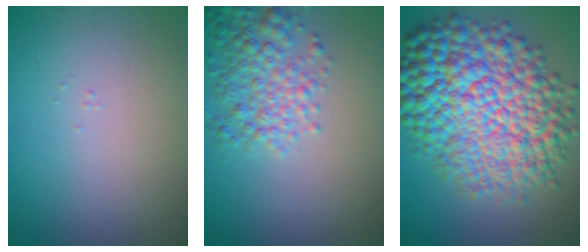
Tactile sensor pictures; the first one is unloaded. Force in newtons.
{"total": 4.1, "press": 4.1, "slide": 0.1}
{"total": 14.0, "press": 14.0, "slide": 0.2}